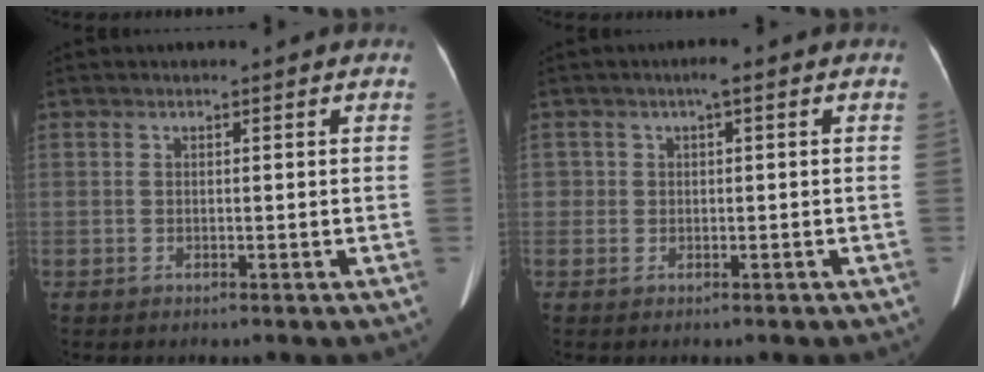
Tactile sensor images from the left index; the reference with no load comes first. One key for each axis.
{"total": 1.4, "fx": 0.1, "fy": 1.1, "fz": 0.8, "tx": -0.009, "ty": 0.008, "tz": -0.002}